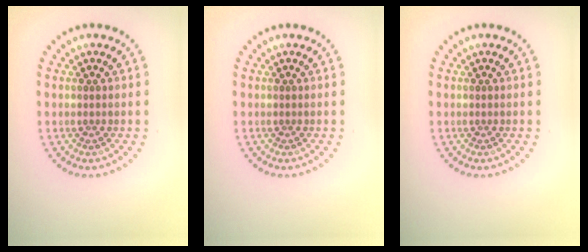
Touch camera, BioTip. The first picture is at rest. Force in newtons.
{"total": 0.0}
{"total": 0.0}